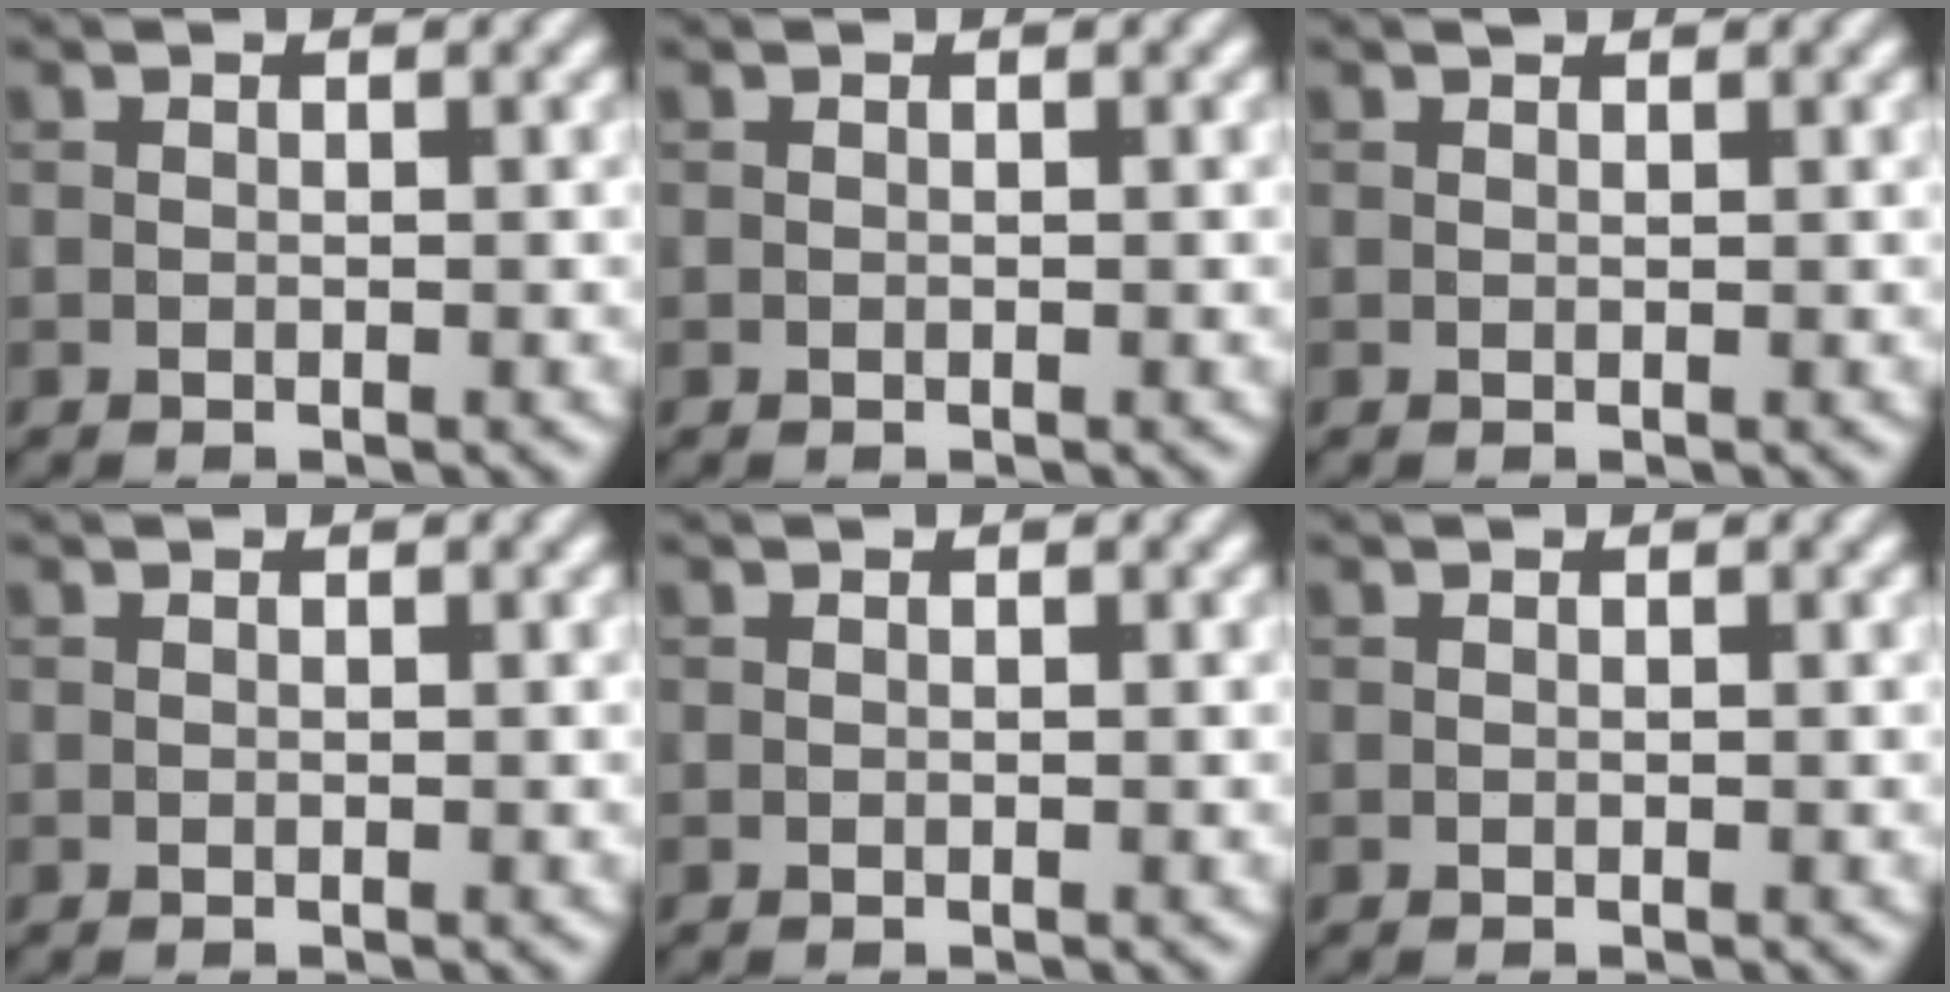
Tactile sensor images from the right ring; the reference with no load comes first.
{"total": 0.0}
{"total": 0.5, "force": [0.5, 0.1, 0.1], "torque": [-0.003, 0.000, 0.009]}
{"total": 0.0}
{"total": 0.0}
{"total": 0.0}